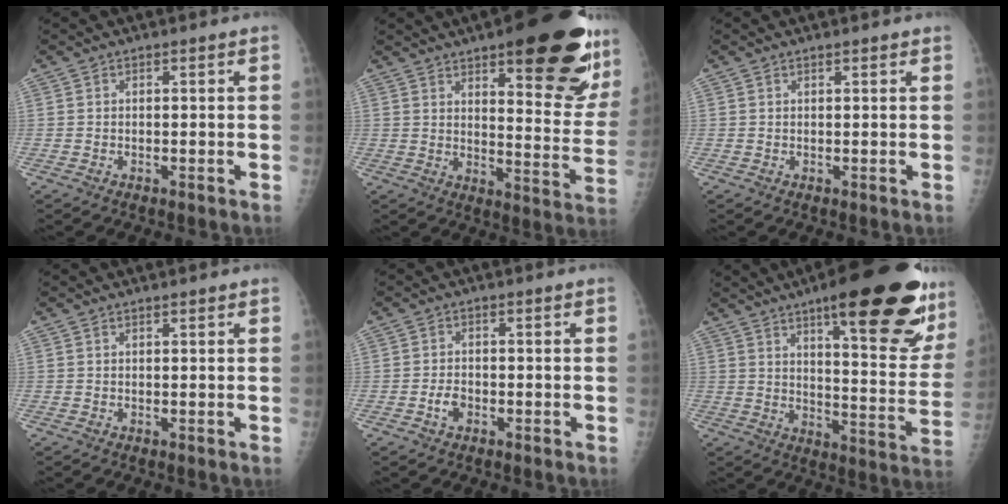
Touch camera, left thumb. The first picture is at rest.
{"total": 25.3, "force": [14.3, 7.4, 19.5], "torque": [-0.214, -0.066, 0.190]}
{"total": 0.7, "force": [0.6, 0.2, 0.3], "torque": [-0.005, -0.003, 0.008]}
{"total": 0.5, "force": [0.4, 0.2, 0.2], "torque": [-0.005, -0.003, 0.007]}
{"total": 2.5, "force": [-1.0, 1.7, 1.5], "torque": [-0.023, 0.008, -0.019]}
{"total": 26.9, "force": [15.5, 6.8, 20.9], "torque": [-0.247, -0.063, 0.215]}